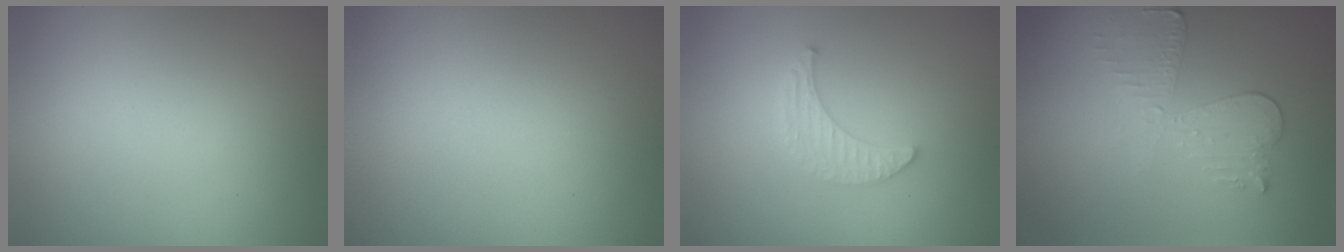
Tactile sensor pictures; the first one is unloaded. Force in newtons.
{"total": 0.0}
{"total": 2.2, "press": 2.2, "slide": 0.5}
{"total": 3.1, "press": 2.7, "slide": 1.6}